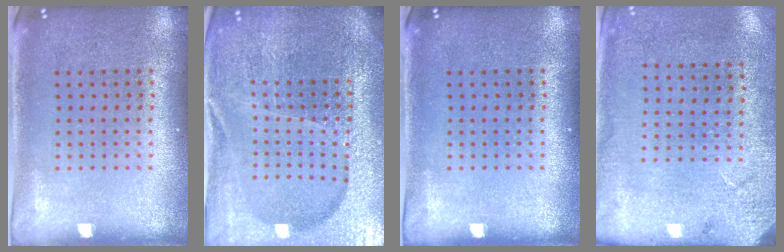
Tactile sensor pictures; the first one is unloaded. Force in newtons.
{"total": 5.8, "press": 5.1, "slide": 2.7}
{"total": 0.0}
{"total": 2.7, "press": 2.3, "slide": 1.3}